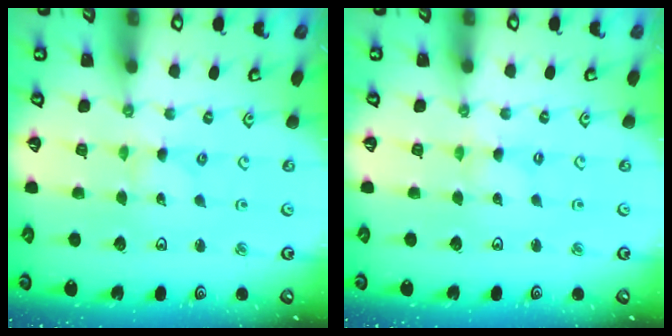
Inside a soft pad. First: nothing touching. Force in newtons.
{"total": 0.0}